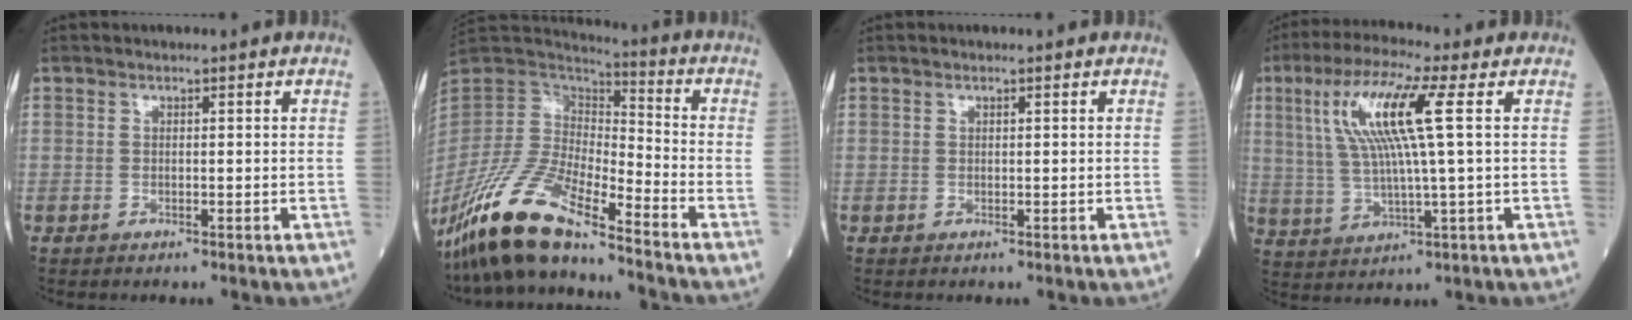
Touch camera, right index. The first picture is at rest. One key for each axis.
{"total": 16.4, "fx": -12.5, "fy": 3.0, "fz": 10.1, "tx": -0.208, "ty": -0.014, "tz": -0.239}
{"total": 0.0}
{"total": 11.8, "fx": 3.4, "fy": 0.2, "fz": 11.3, "tx": -0.238, "ty": 0.015, "tz": 0.062}